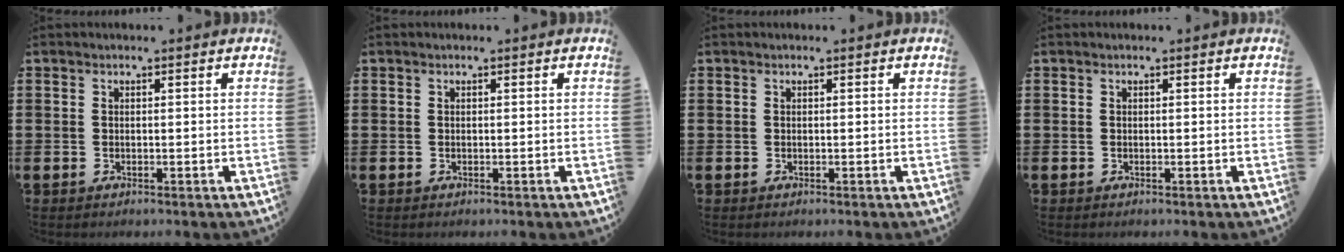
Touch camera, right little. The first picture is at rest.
{"total": 0.0}
{"total": 0.0}
{"total": 0.0}